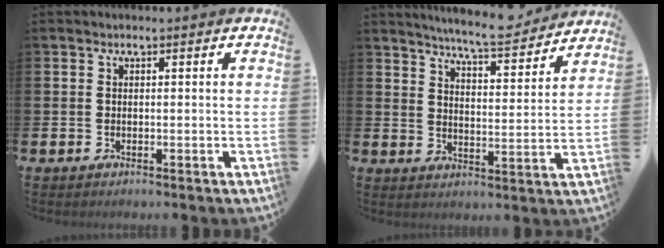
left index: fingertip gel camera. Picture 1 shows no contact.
{"total": 7.3, "force": [7.0, 0.3, 1.7], "torque": [-0.038, -0.046, 0.122]}